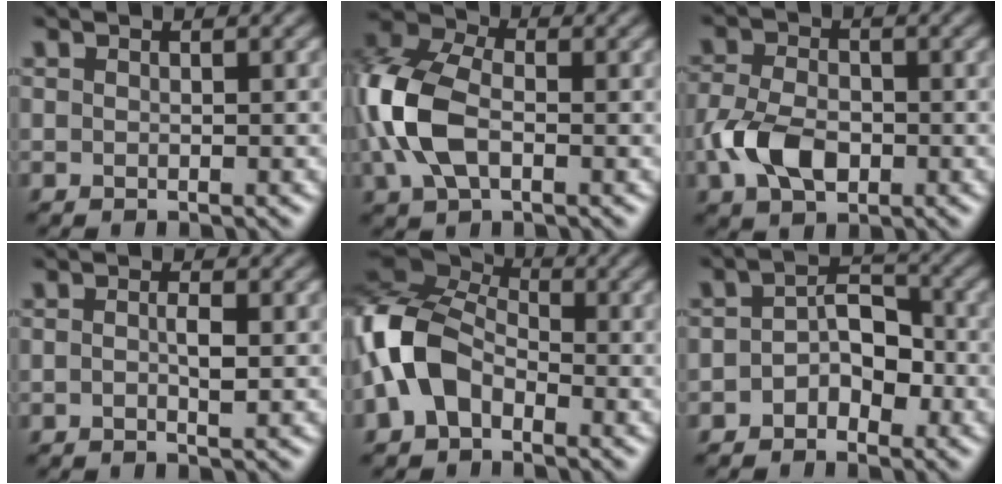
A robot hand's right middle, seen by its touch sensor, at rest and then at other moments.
{"total": 8.2, "force": [-1.2, 5.2, 6.2], "torque": [-0.157, 0.007, -0.038]}
{"total": 4.9, "force": [-1.5, 3.2, 3.3], "torque": [-0.075, -0.003, -0.034]}
{"total": 1.5, "force": [-0.2, 0.4, 1.5], "torque": [-0.029, -0.001, -0.005]}
{"total": 8.1, "force": [-2.0, 5.6, 5.5], "torque": [-0.123, 0.013, -0.062]}
{"total": 3.3, "force": [-1.4, 2.2, 2.0], "torque": [-0.029, 0.013, -0.029]}